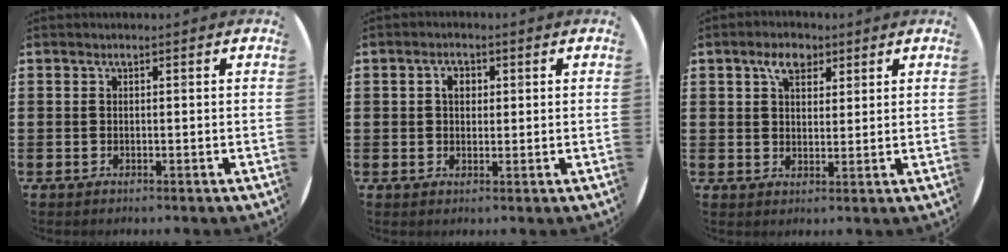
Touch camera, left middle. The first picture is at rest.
{"total": 2.2, "force": [0.7, 1.5, 1.4], "torque": [-0.013, 0.005, 0.008]}
{"total": 4.3, "force": [2.8, 2.4, 2.2], "torque": [-0.026, 0.002, 0.045]}